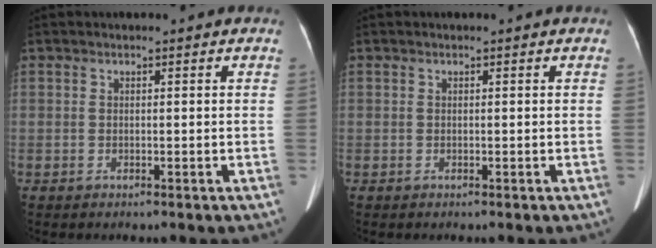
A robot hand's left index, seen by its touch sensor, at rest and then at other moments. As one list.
[{"total": 0.0}]